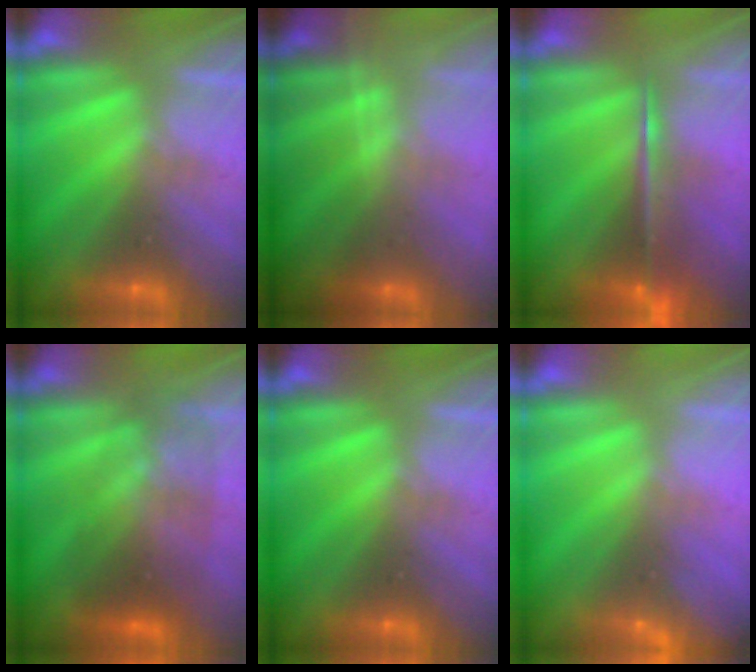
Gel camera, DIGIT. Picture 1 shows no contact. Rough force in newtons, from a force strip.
{"total": 1.7}
{"total": 7.1}
{"total": 3.0}
{"total": 0.0}
{"total": 2.9}